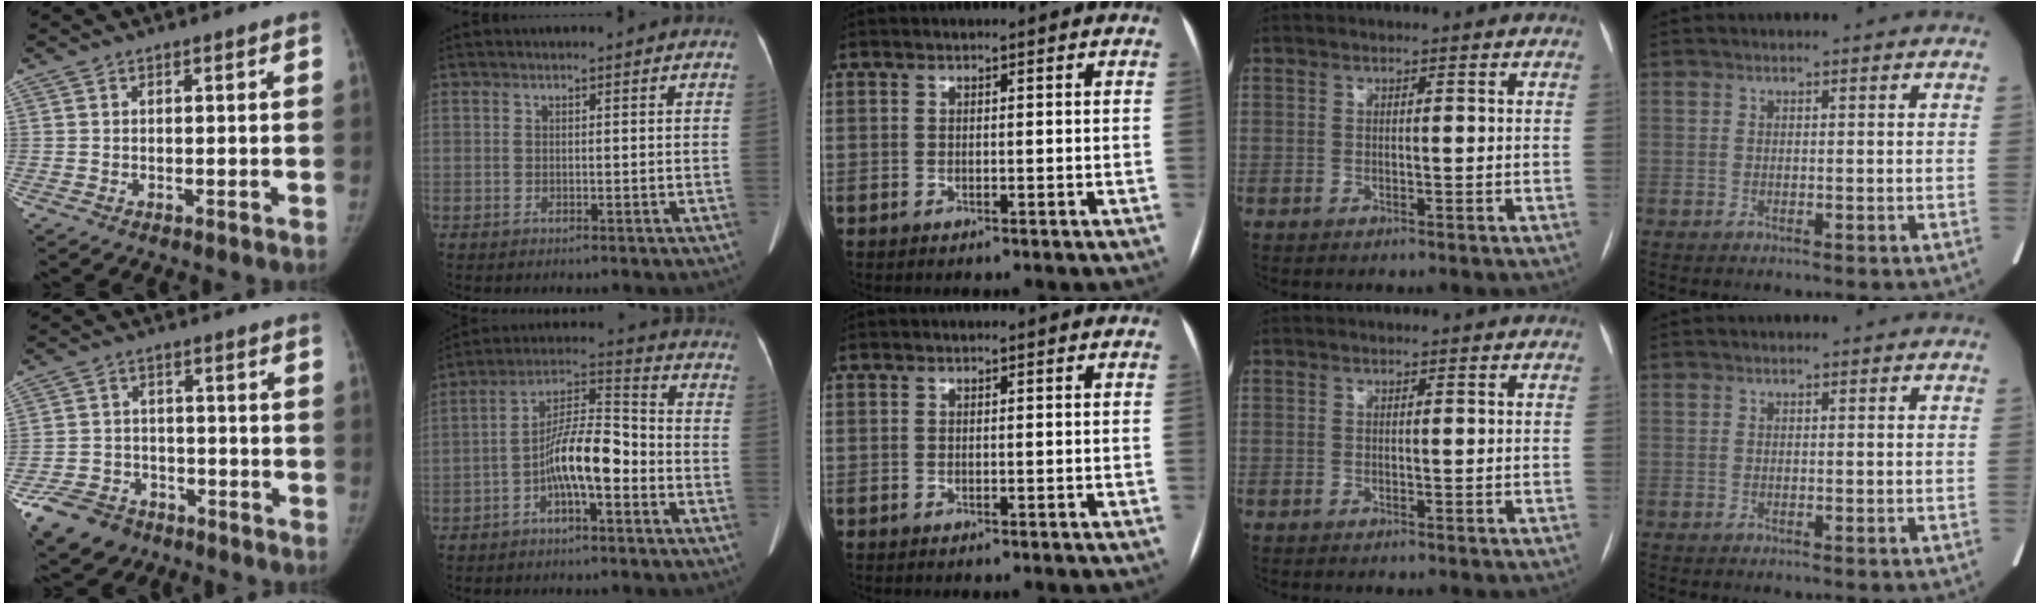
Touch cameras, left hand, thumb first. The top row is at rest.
{"thumb": {"total": 10.8, "force": [-7.4, 7.1, 3.2], "torque": [-0.058, 0.036, -0.125]}, "index": {"total": 10.0, "force": [-3.8, 2.5, 8.9], "torque": [-0.170, 0.023, -0.067]}}